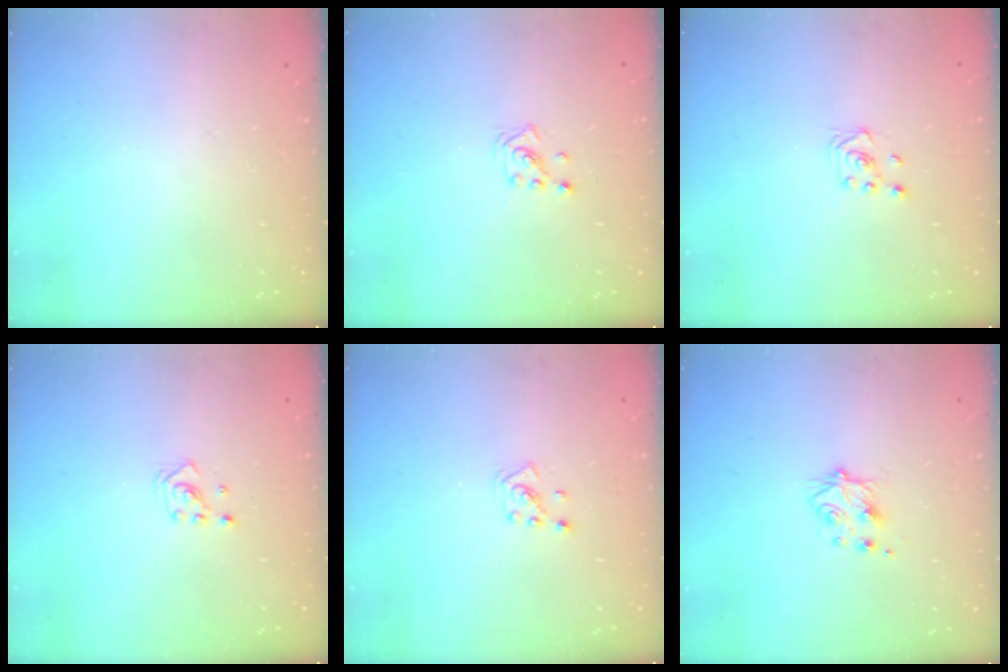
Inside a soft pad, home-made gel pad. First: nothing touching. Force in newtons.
{"total": 1.3, "press": 1.3, "slide": 0.1}
{"total": 2.0, "press": 1.8, "slide": 0.8}
{"total": 2.2, "press": 2.2, "slide": 0.2}
{"total": 2.7, "press": 2.7, "slide": 0.5}
{"total": 4.9, "press": 4.8, "slide": 0.7}